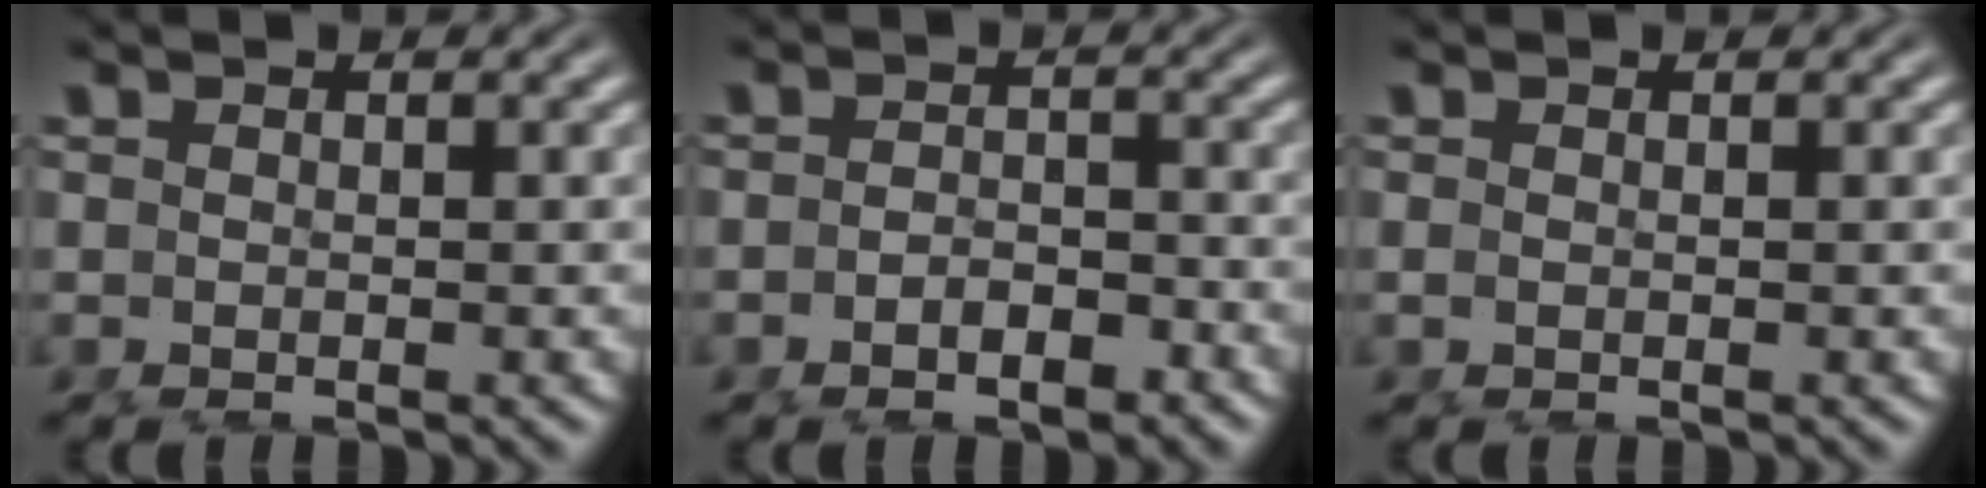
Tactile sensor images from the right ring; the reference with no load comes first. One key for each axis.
{"total": 2.4, "fx": -2.0, "fy": 0.9, "fz": 1.1, "tx": 0.004, "ty": 0.008, "tz": -0.039}
{"total": 0.5, "fx": 0.0, "fy": -0.4, "fz": 0.2, "tx": -0.003, "ty": -0.002, "tz": 0.004}